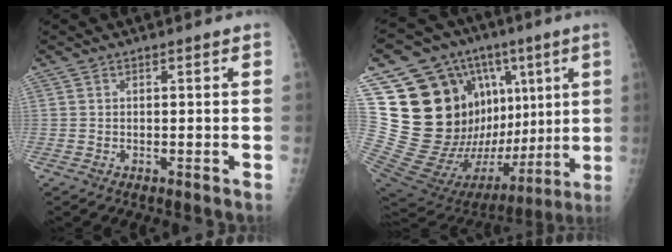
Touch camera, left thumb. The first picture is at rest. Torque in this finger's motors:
{"motor_torque": [1.95, 3.05, 0.09, -0.35, 0.09]}